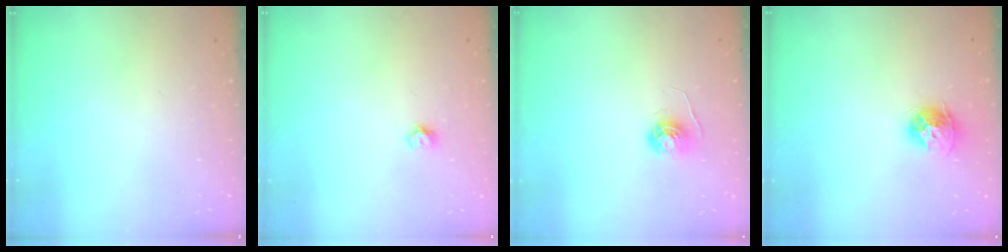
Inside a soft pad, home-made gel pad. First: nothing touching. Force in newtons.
{"total": 3.7, "press": 3.6, "slide": 0.2}
{"total": 4.6, "press": 4.6, "slide": 0.4}
{"total": 9.6, "press": 9.6, "slide": 0.9}